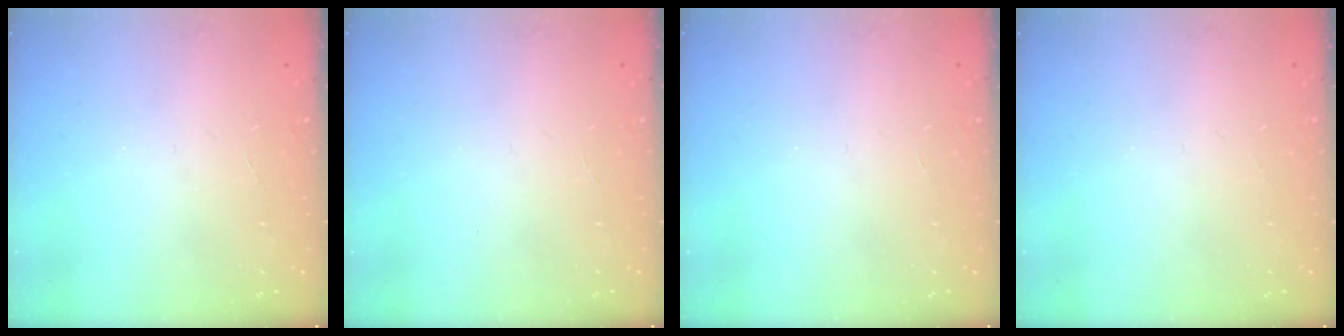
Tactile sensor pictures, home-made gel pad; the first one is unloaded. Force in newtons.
{"total": 0.0}
{"total": 0.0}
{"total": 0.0}